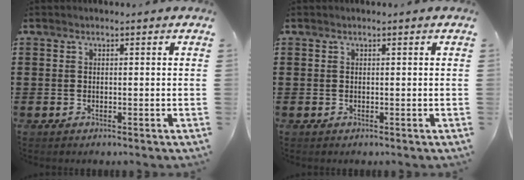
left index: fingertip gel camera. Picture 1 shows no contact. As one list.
[{"total": 0.0}]